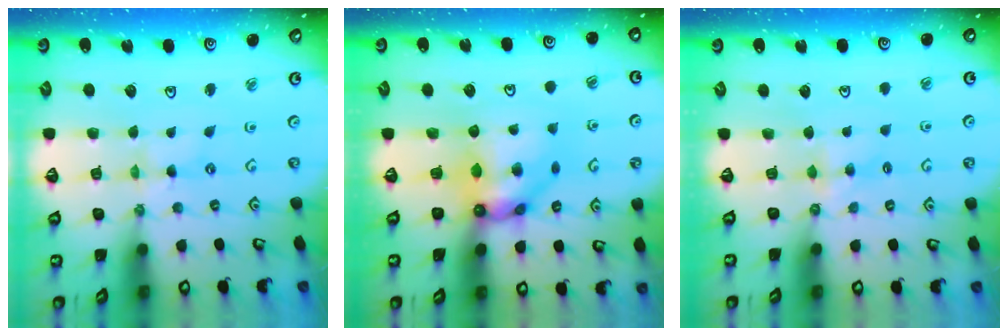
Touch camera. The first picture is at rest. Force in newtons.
{"total": 9.0, "press": 9.0, "slide": 0.6}
{"total": 3.6, "press": 3.6, "slide": 0.3}